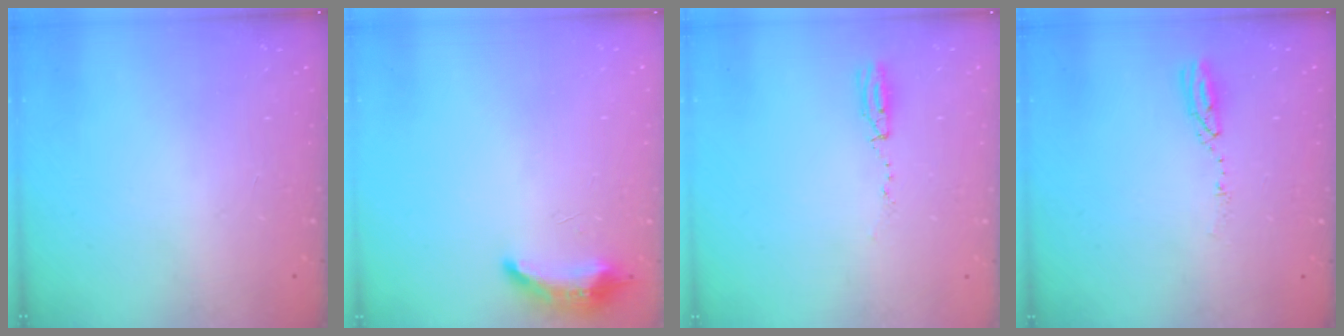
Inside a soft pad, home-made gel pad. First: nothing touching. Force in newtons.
{"total": 8.3, "press": 8.1, "slide": 1.8}
{"total": 3.1, "press": 2.5, "slide": 1.9}
{"total": 3.8, "press": 3.8, "slide": 0.2}